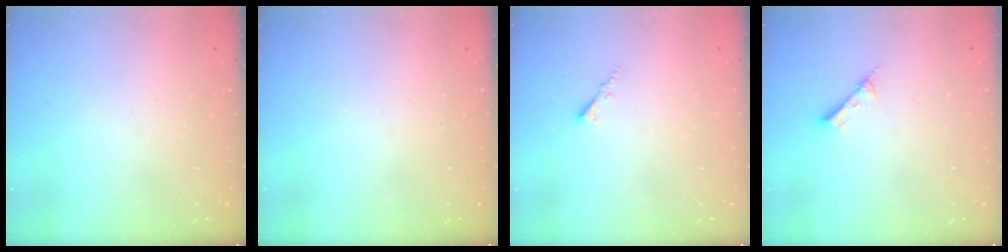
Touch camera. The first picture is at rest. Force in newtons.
{"total": 0.0}
{"total": 1.7, "press": 1.6, "slide": 0.5}
{"total": 2.6, "press": 2.6, "slide": 0.1}